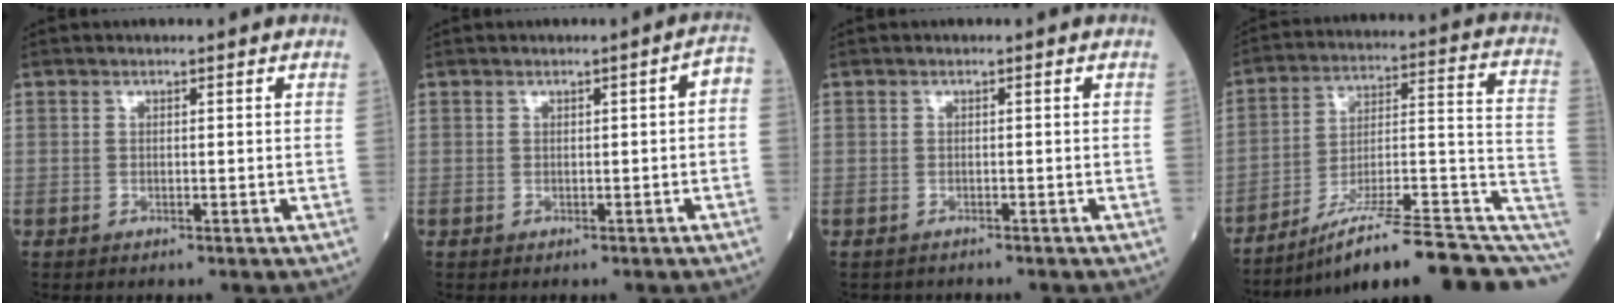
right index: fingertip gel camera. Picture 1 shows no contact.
{"total": 2.2, "force": [-0.2, 0.5, 2.1], "torque": [-0.022, 0.010, -0.004]}
{"total": 1.5, "force": [-1.3, 0.7, -0.3], "torque": [-0.007, 0.000, -0.026]}
{"total": 20.6, "force": [-12.8, 3.3, 15.8], "torque": [-0.170, 0.043, -0.194]}